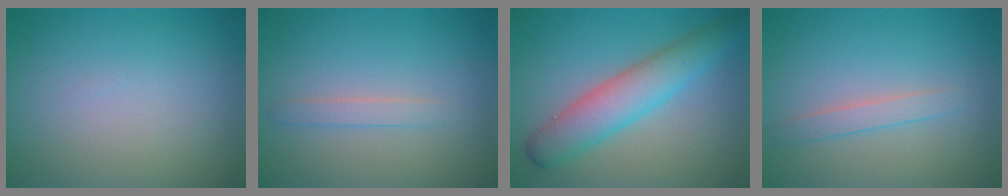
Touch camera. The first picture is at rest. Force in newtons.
{"total": 1.2, "press": 1.2, "slide": 0.1}
{"total": 5.3, "press": 5.3, "slide": 0.1}
{"total": 1.6, "press": 1.6, "slide": 0.1}